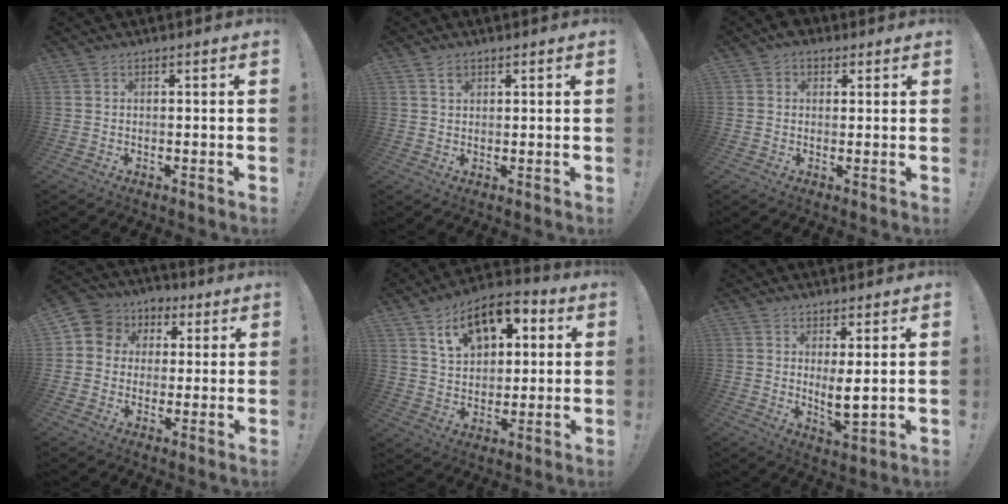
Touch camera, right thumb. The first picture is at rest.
{"total": 2.3, "force": [1.5, 1.4, 1.1], "torque": [-0.001, -0.008, 0.023]}
{"total": 3.4, "force": [0.8, 3.0, 1.4], "torque": [-0.020, 0.002, 0.015]}
{"total": 7.6, "force": [1.3, 7.3, 2.0], "torque": [-0.027, 0.002, 0.029]}
{"total": 14.5, "force": [7.2, 9.3, 8.5], "torque": [-0.132, -0.031, 0.132]}
{"total": 6.2, "force": [1.7, 1.3, 5.8], "torque": [-0.082, -0.029, 0.028]}